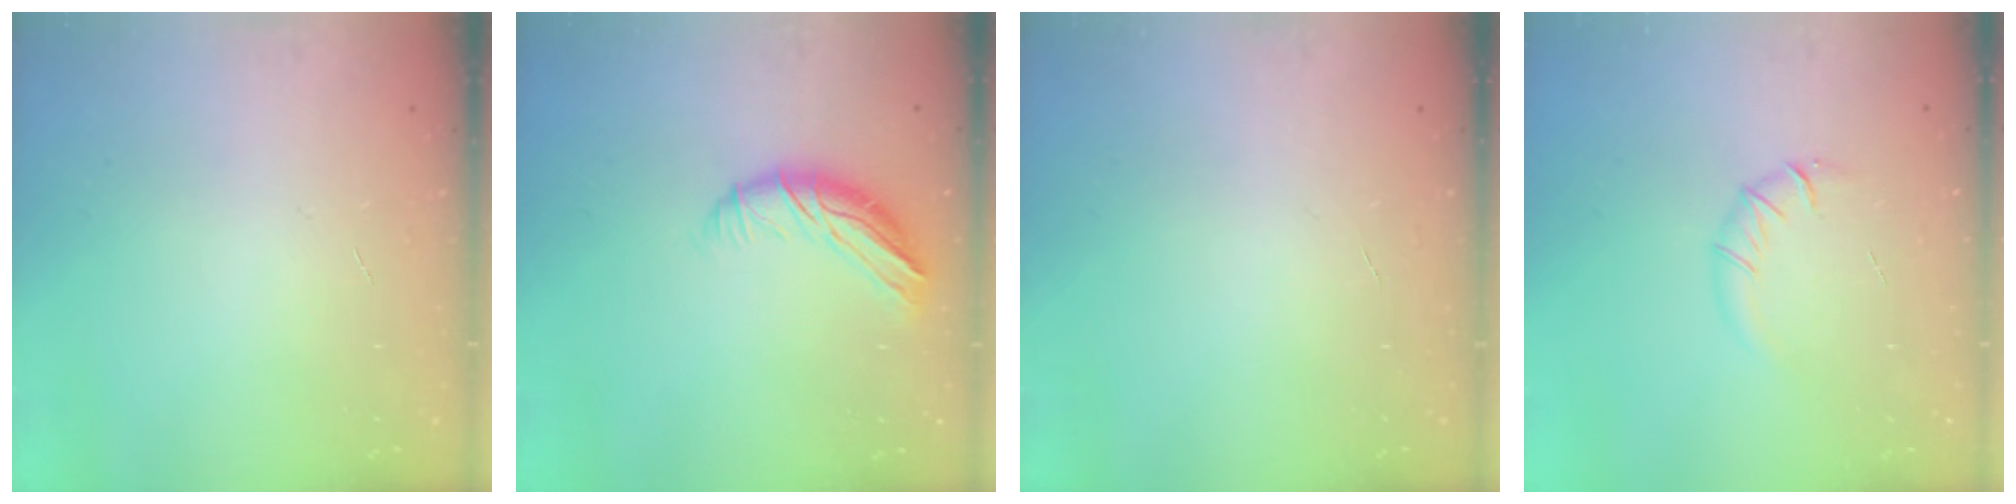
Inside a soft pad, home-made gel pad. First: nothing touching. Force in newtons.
{"total": 9.8, "press": 9.7, "slide": 1.3}
{"total": 0.0}
{"total": 4.6, "press": 4.4, "slide": 1.4}